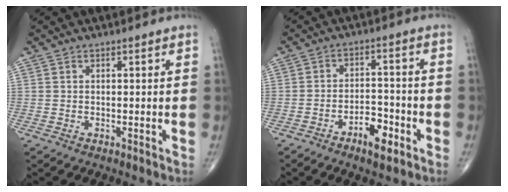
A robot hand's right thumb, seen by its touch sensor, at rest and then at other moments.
{"total": 6.2, "force": [-3.5, 2.7, 4.3], "torque": [-0.053, 0.028, -0.057]}